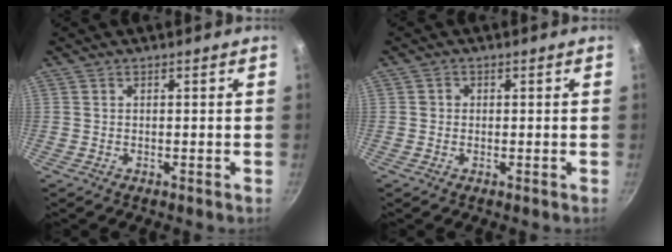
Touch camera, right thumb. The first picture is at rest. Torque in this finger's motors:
{"motor_torque": [-0.21, 0.45, 0.27, 0.21, 0.04]}